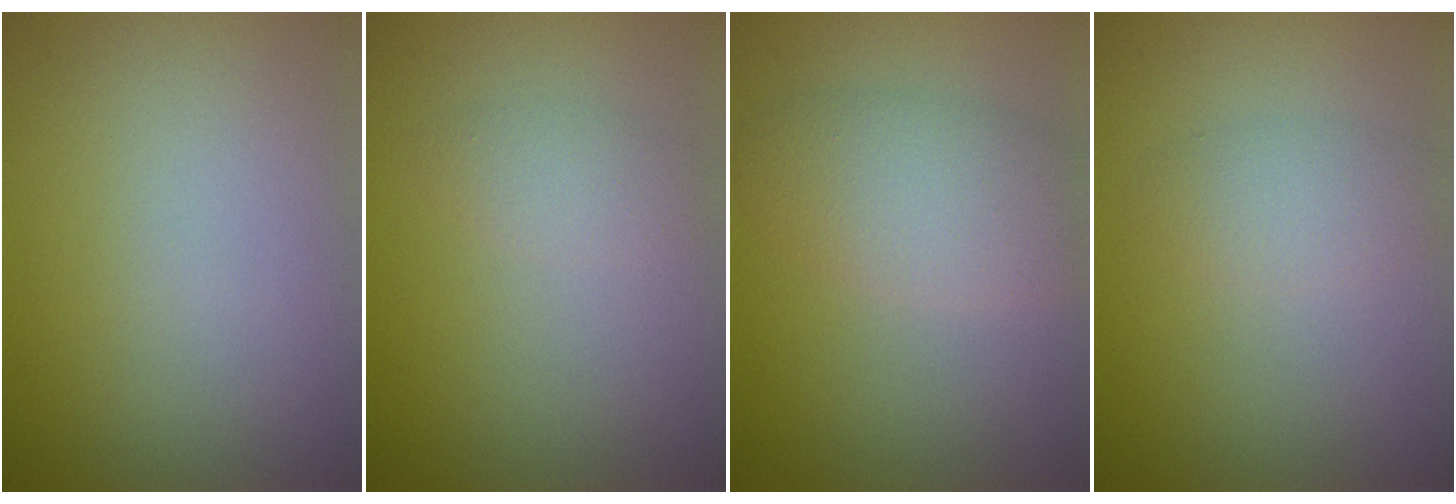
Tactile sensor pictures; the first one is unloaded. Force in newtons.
{"total": 1.6, "press": 1.6, "slide": 0.1}
{"total": 4.6, "press": 4.6, "slide": 0.1}
{"total": 2.2, "press": 2.1, "slide": 0.1}